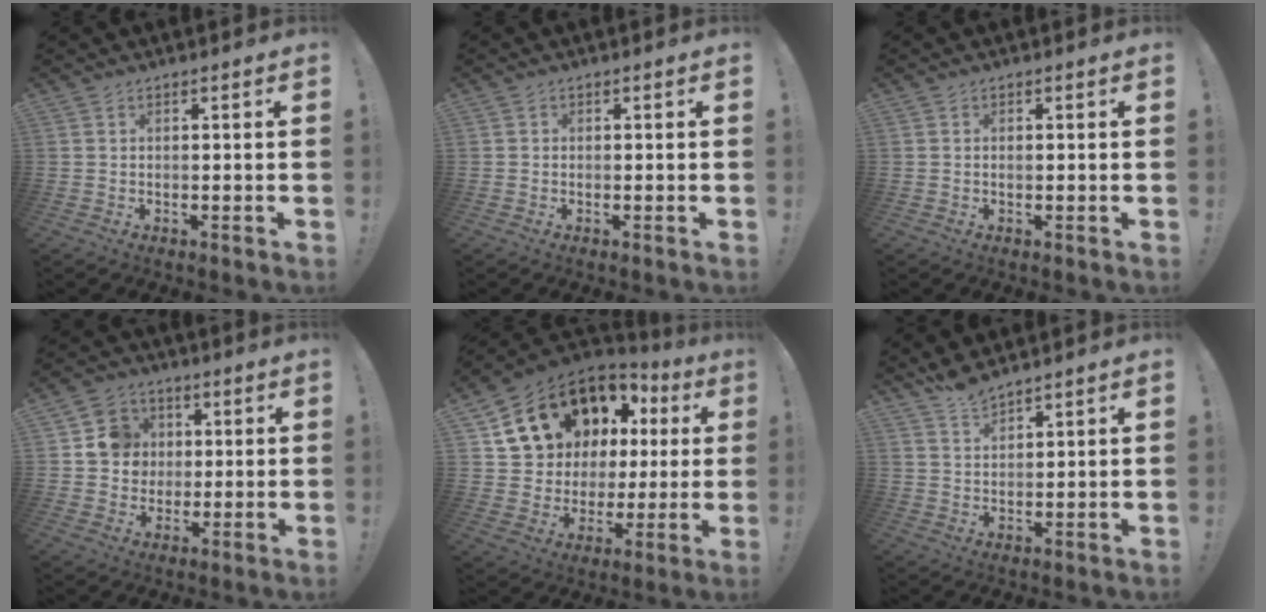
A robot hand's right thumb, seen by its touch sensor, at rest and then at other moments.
{"total": 0.6, "force": [-0.3, 0.6, 0.1], "torque": [-0.008, 0.003, -0.002]}
{"total": 0.0}
{"total": 10.1, "force": [1.5, 9.7, 2.4], "torque": [-0.026, 0.001, 0.035]}
{"total": 17.0, "force": [10.0, 11.5, 7.6], "torque": [-0.128, -0.064, 0.210]}
{"total": 4.8, "force": [4.5, 0.6, 1.5], "torque": [-0.032, -0.026, 0.083]}